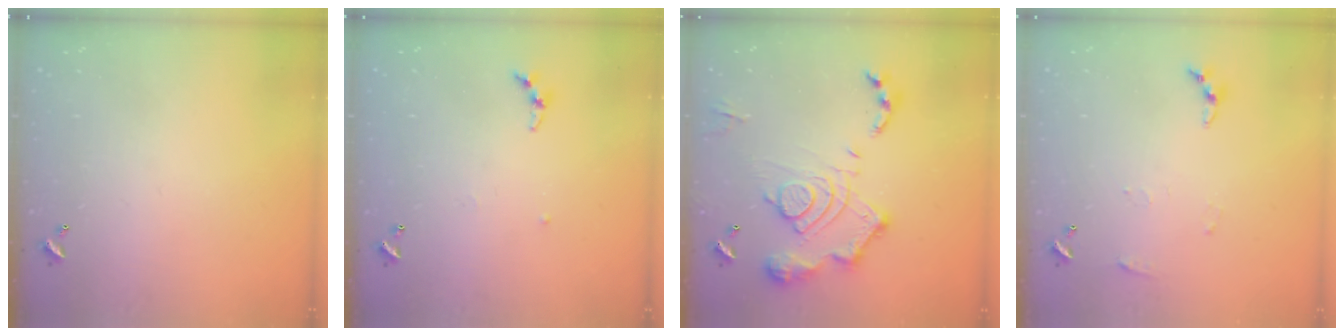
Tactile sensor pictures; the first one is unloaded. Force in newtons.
{"total": 4.5, "press": 4.5, "slide": 0.5}
{"total": 17.0, "press": 17.0, "slide": 1.6}
{"total": 4.9, "press": 4.8, "slide": 0.5}